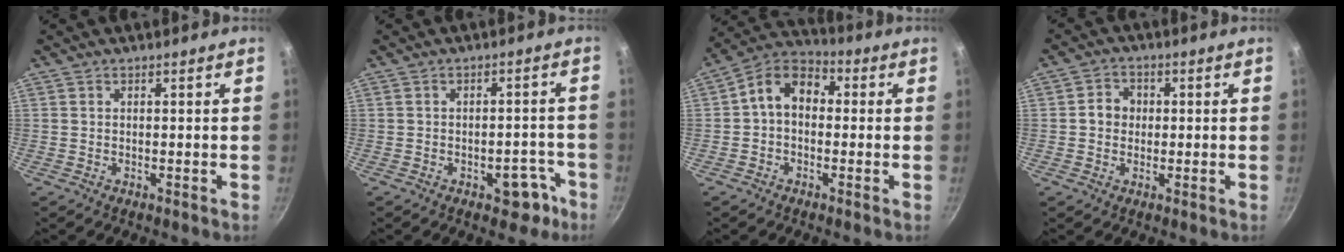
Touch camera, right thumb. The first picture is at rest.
{"total": 5.8, "force": [-3.0, 3.4, 3.5], "torque": [-0.010, 0.034, -0.024]}
{"total": 9.4, "force": [0.4, 6.9, 6.4], "torque": [-0.085, 0.032, -0.016]}
{"total": 4.3, "force": [0.1, 3.9, 1.8], "torque": [-0.005, 0.009, -0.005]}